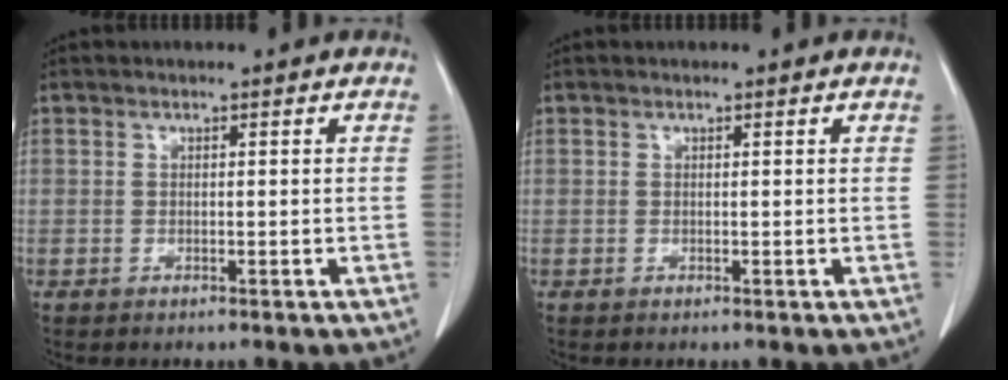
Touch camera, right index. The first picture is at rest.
{"total": 0.0}